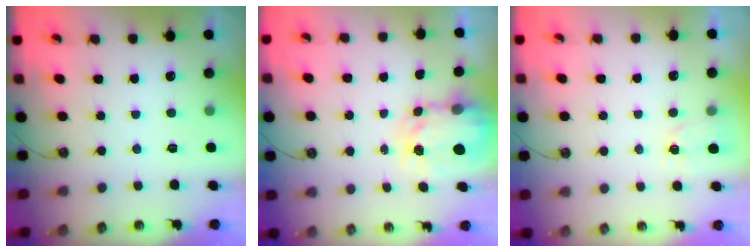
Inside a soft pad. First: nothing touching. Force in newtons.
{"total": 5.1, "press": 5.1, "slide": 0.6}
{"total": 2.5, "press": 2.5, "slide": 0.4}